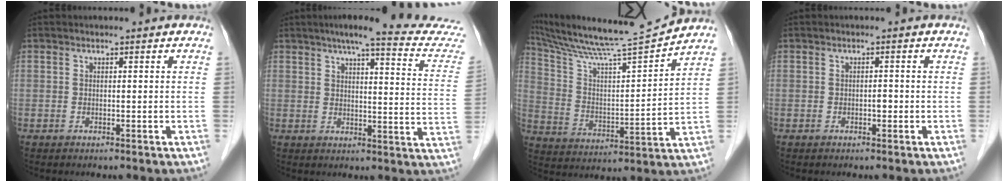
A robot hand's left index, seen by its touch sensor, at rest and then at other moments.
{"total": 19.7, "force": [18.0, 0.3, 8.0], "torque": [-0.097, -0.055, 0.203]}
{"total": 15.8, "force": [14.8, -1.8, 5.2], "torque": [-0.108, -0.019, 0.251]}
{"total": 0.6, "force": [-0.2, 0.3, 0.5], "torque": [-0.007, 0.002, -0.006]}